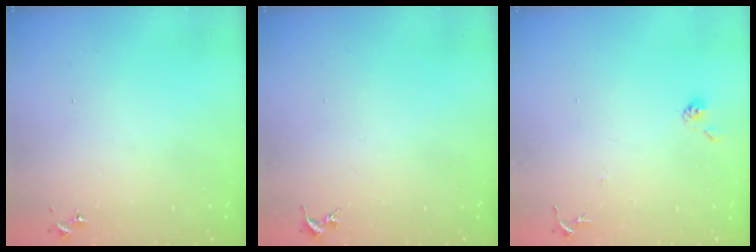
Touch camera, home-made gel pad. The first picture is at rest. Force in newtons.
{"total": 0.0}
{"total": 5.9, "press": 5.9, "slide": 0.5}